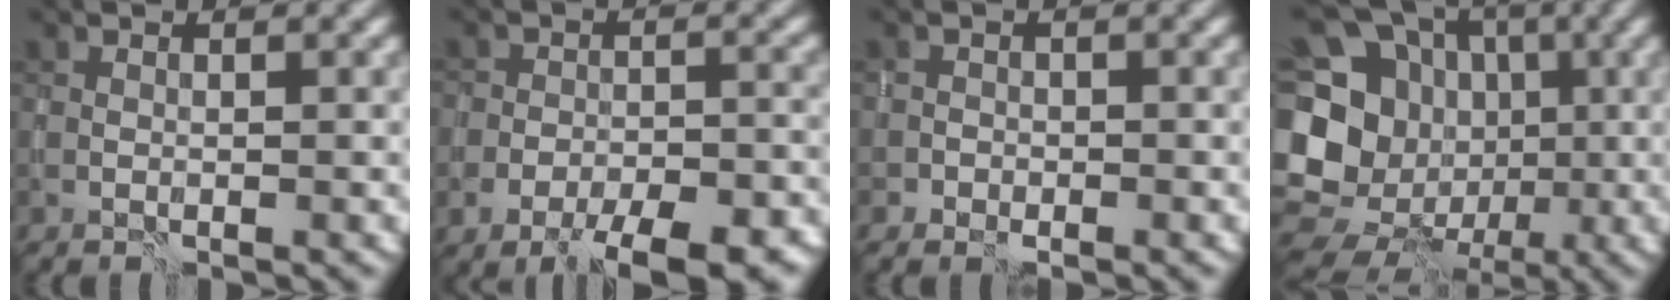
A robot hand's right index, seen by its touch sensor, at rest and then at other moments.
{"total": 9.1, "force": [-5.6, 4.6, 5.6], "torque": [-0.092, -0.022, -0.081]}
{"total": 1.4, "force": [-0.7, 1.2, 0.1], "torque": [0.005, -0.004, -0.012]}
{"total": 17.7, "force": [-2.3, 15.9, 7.6], "torque": [-0.180, 0.016, -0.051]}